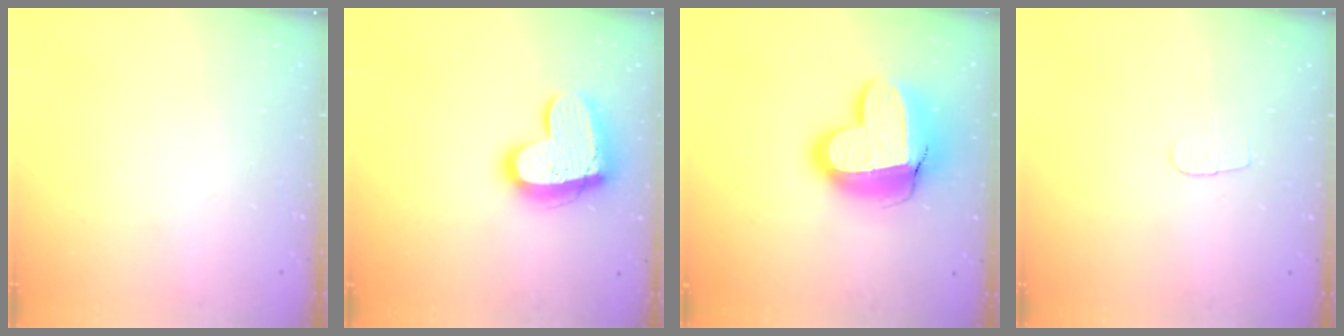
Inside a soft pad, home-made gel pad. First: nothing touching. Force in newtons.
{"total": 16.8, "press": 16.7, "slide": 1.5}
{"total": 18.3, "press": 18.3, "slide": 1.4}
{"total": 2.9, "press": 2.8, "slide": 0.3}